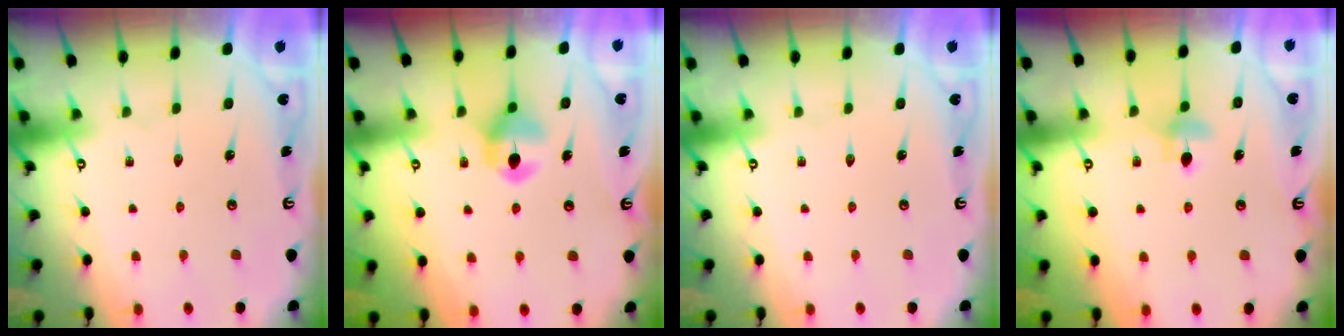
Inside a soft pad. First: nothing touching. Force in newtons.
{"total": 7.3, "press": 7.3, "slide": 0.5}
{"total": 0.0}
{"total": 4.7, "press": 4.6, "slide": 0.8}